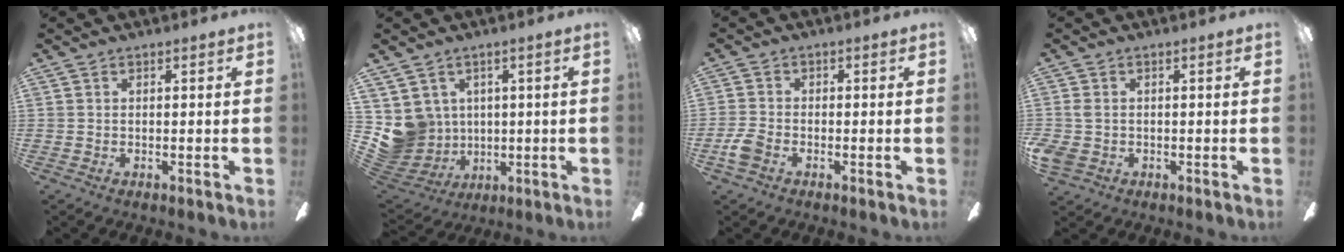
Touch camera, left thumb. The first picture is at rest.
{"total": 8.7, "force": [1.1, 8.5, 1.3], "torque": [-0.078, -0.016, 0.029]}
{"total": 4.1, "force": [-2.0, 2.5, 2.6], "torque": [-0.059, 0.006, -0.040]}
{"total": 3.0, "force": [-0.8, 2.2, 1.9], "torque": [-0.049, 0.003, -0.019]}